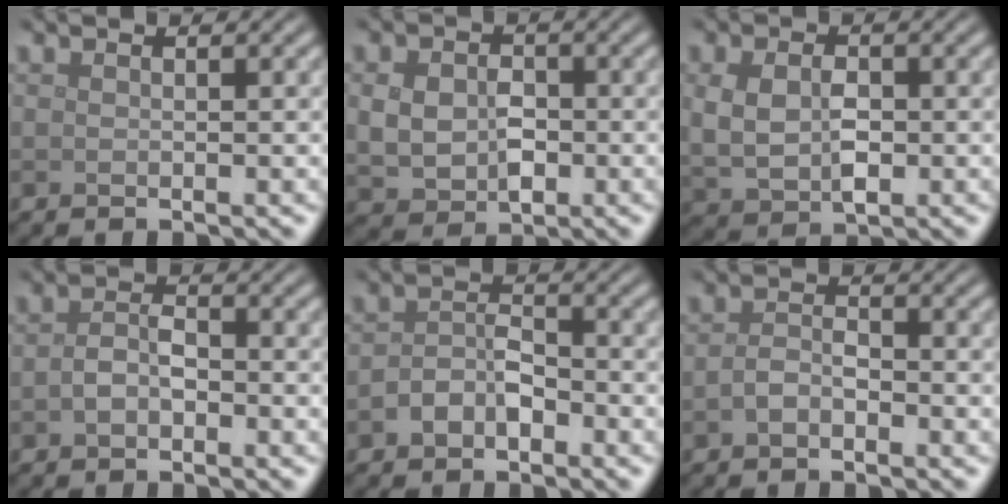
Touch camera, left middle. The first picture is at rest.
{"total": 4.3, "force": [-0.2, 3.2, 2.8], "torque": [-0.058, -0.006, -0.001]}
{"total": 4.3, "force": [0.0, 2.8, 3.3], "torque": [-0.071, -0.004, 0.006]}
{"total": 2.0, "force": [-0.6, 1.3, 1.5], "torque": [-0.034, 0.004, -0.014]}
{"total": 2.6, "force": [-1.2, 1.6, 1.7], "torque": [-0.034, 0.007, -0.025]}
{"total": 1.7, "force": [-0.8, 0.9, 1.1], "torque": [-0.025, 0.004, -0.019]}